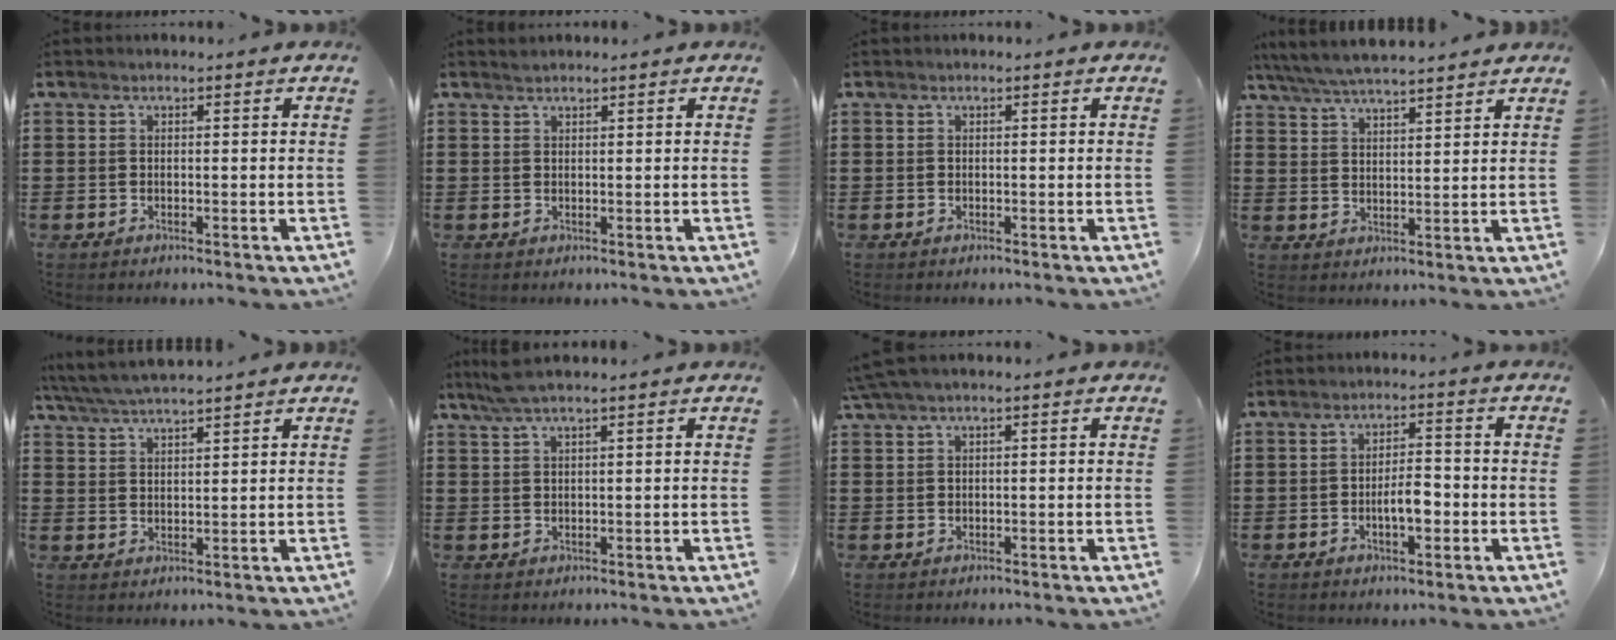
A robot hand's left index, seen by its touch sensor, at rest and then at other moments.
{"total": 0.9, "force": [0.9, 0.2, 0.1], "torque": [-0.004, 0.000, 0.018]}
{"total": 0.0}
{"total": 5.2, "force": [4.9, 0.2, 1.8], "torque": [-0.050, -0.018, 0.087]}
{"total": 4.4, "force": [4.2, -0.2, 1.5], "torque": [-0.041, -0.014, 0.074]}
{"total": 3.1, "force": [2.2, 0.2, 2.2], "torque": [-0.047, 0.003, 0.040]}
{"total": 1.4, "force": [0.7, 0.0, 1.3], "torque": [-0.024, 0.000, 0.013]}
{"total": 4.5, "force": [-1.1, 1.8, 3.9], "torque": [-0.062, 0.005, -0.024]}